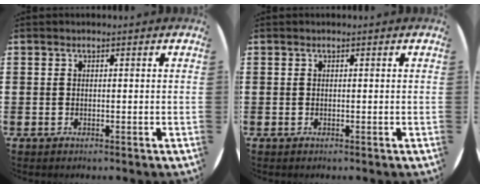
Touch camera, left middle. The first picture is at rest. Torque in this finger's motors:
{"motor_torque": [-0.15, 0.09, 0.01, -0.01]}